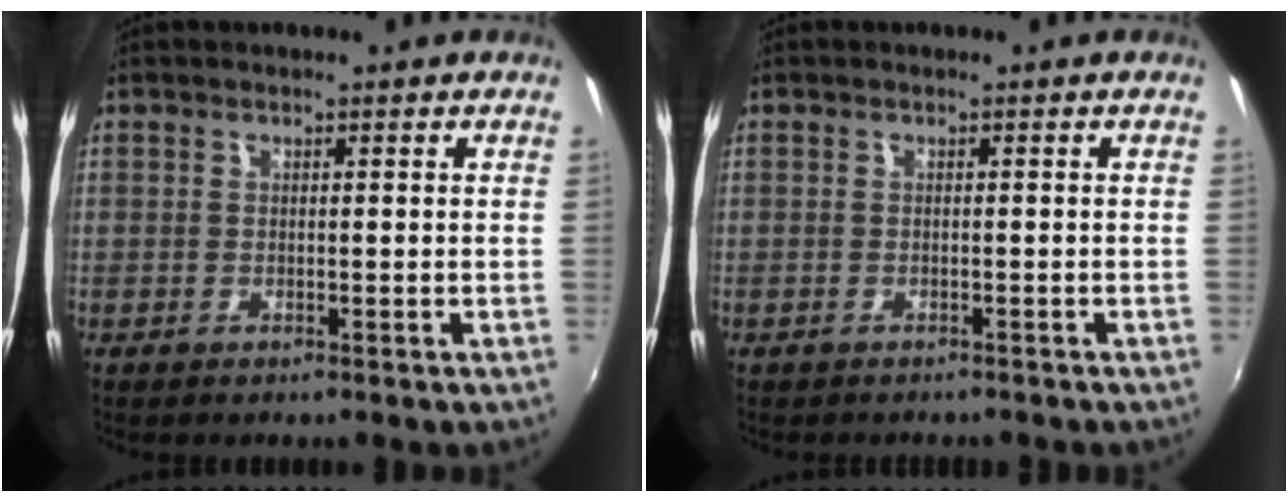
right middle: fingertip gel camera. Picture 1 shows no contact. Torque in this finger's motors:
{"motor_torque": [1.07, -1.07, 0.26, 0.10]}